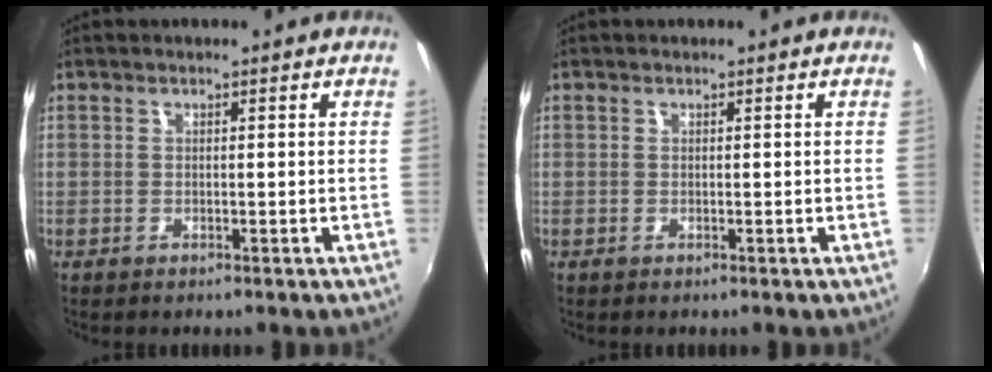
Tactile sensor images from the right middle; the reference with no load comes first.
{"total": 0.0}